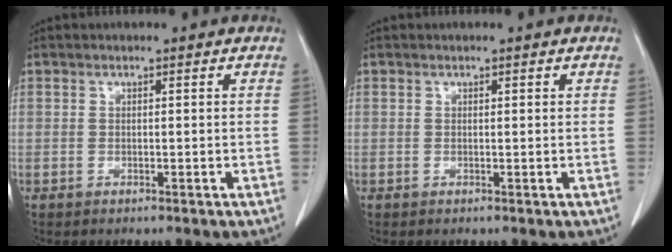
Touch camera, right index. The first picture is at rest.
{"total": 0.0}